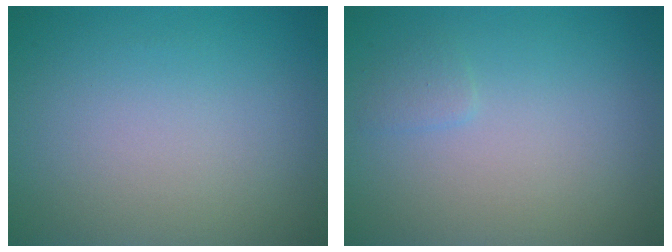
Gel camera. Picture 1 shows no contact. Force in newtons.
{"total": 0.7, "press": 0.7, "slide": 0.1}